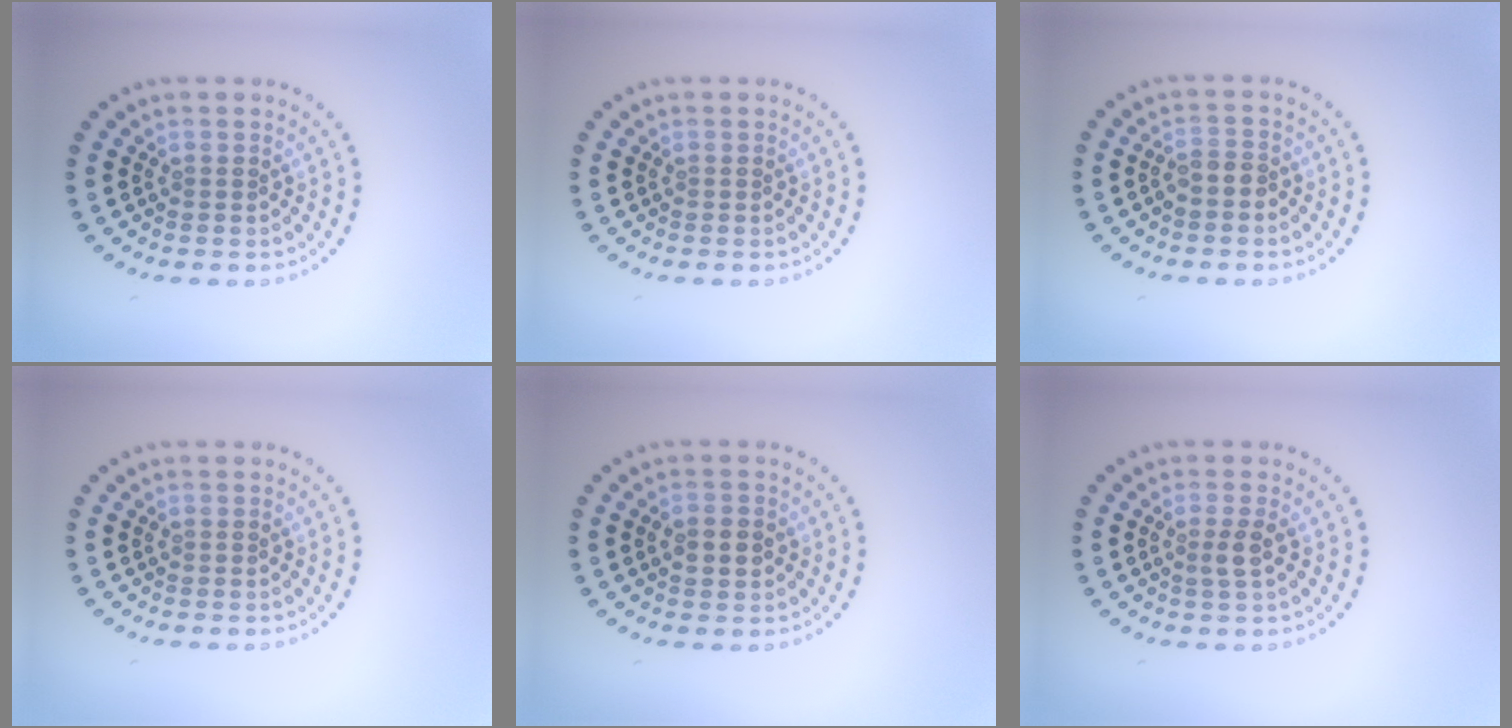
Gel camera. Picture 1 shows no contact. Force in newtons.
{"total": 0.0}
{"total": 1.7, "press": 1.5, "slide": 0.9}
{"total": 0.0}
{"total": 2.2, "press": 2.2, "slide": 0.4}
{"total": 1.5, "press": 1.2, "slide": 0.8}